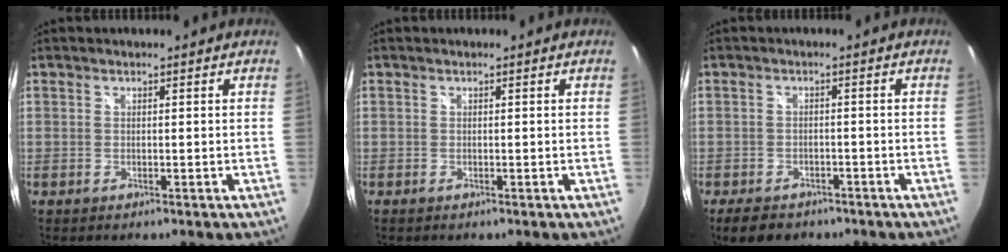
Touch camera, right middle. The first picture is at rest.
{"total": 0.0}
{"total": 6.5, "force": [-4.8, 3.3, 2.7], "torque": [-0.065, -0.009, -0.074]}